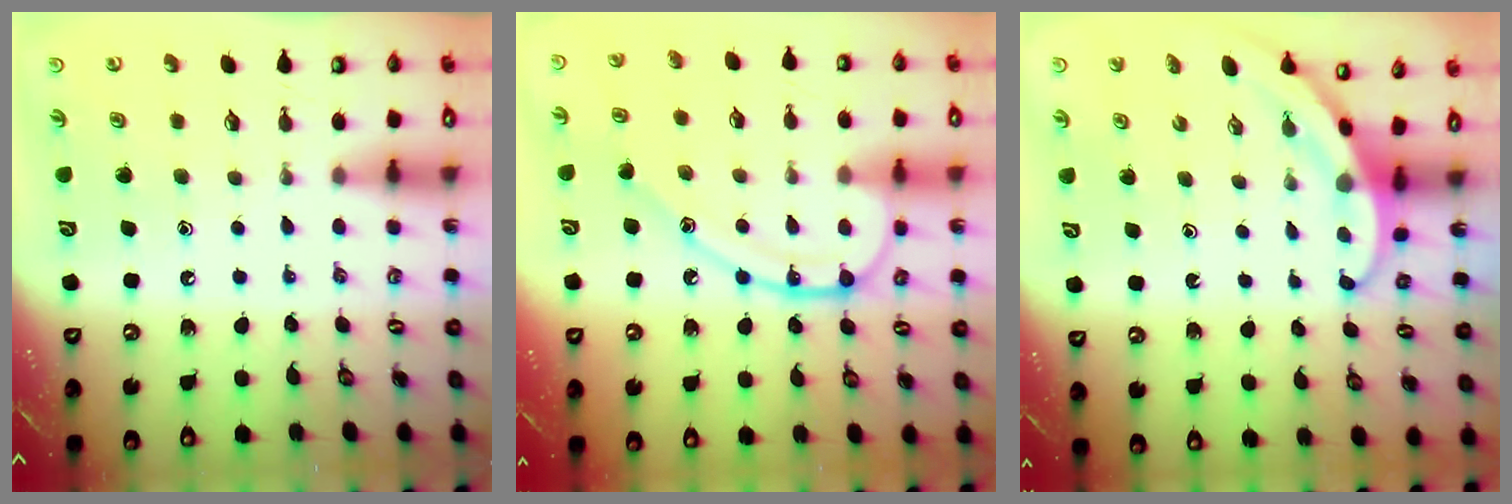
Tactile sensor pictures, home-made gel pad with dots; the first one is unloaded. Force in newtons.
{"total": 12.6, "press": 12.6, "slide": 0.5}
{"total": 3.3, "press": 3.3, "slide": 0.1}